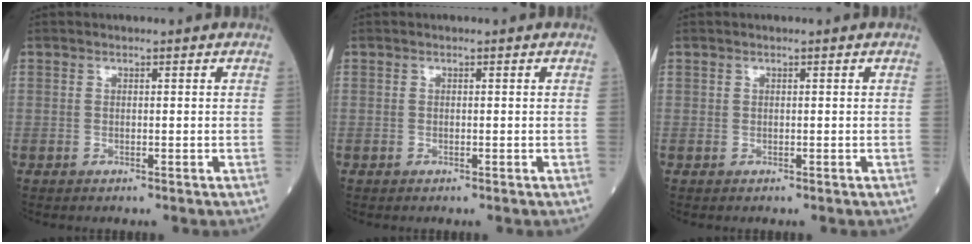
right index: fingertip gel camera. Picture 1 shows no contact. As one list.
[{"total": 0.0}, {"total": 0.0}]